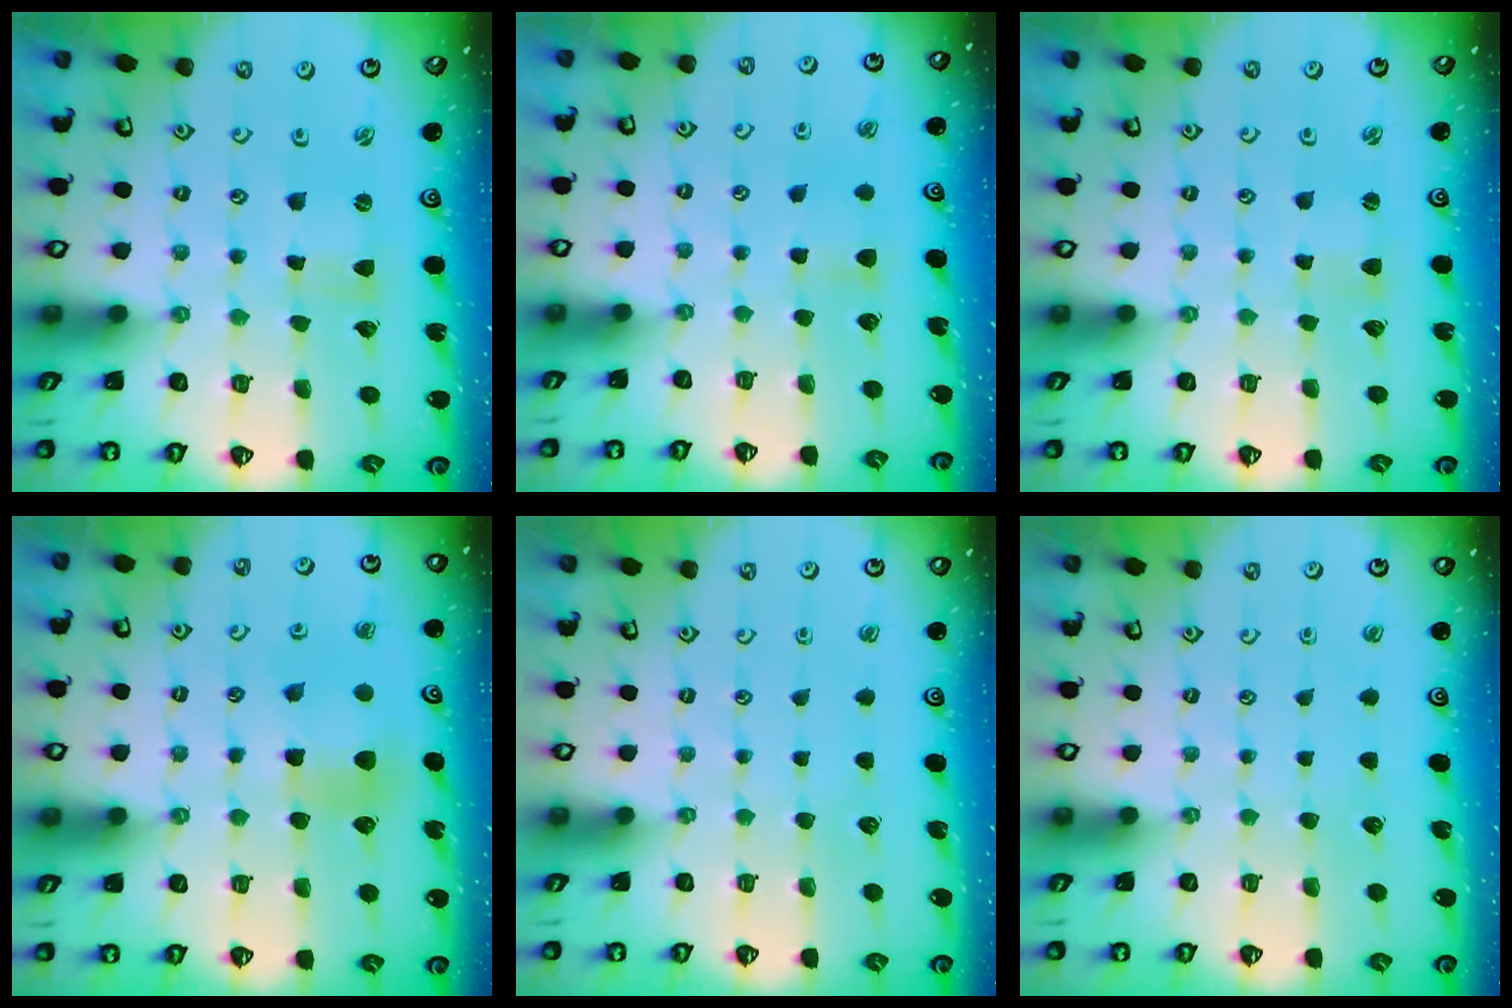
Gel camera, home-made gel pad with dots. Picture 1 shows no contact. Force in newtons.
{"total": 5.1, "press": 5.1, "slide": 0.5}
{"total": 1.6, "press": 1.5, "slide": 0.3}
{"total": 7.1, "press": 7.1, "slide": 0.3}
{"total": 0.0}
{"total": 0.0}